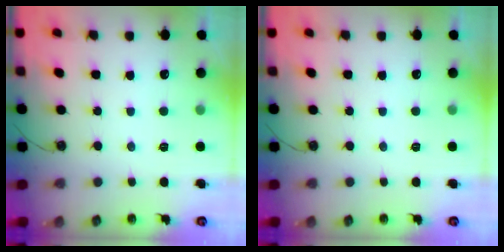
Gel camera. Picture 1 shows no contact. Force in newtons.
{"total": 0.0}